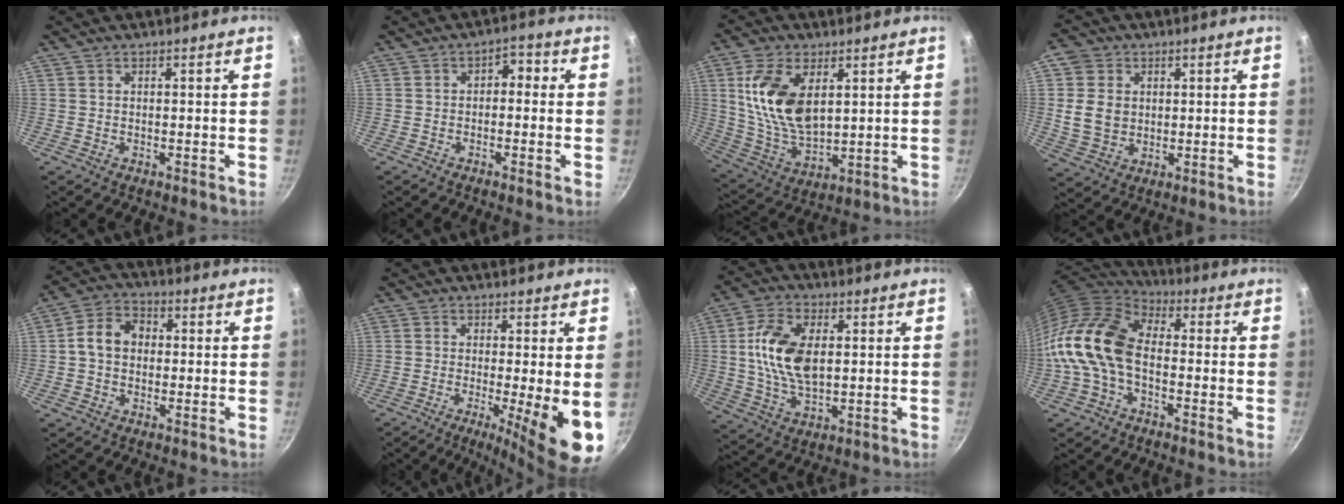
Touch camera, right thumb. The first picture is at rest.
{"total": 3.2, "force": [-0.4, 2.1, 2.4], "torque": [-0.017, 0.014, -0.015]}
{"total": 15.3, "force": [4.2, 8.6, 11.9], "torque": [-0.216, -0.024, 0.093]}
{"total": 8.5, "force": [1.0, 7.2, 4.4], "torque": [-0.052, -0.004, 0.019]}
{"total": 7.8, "force": [0.2, 6.1, 4.8], "torque": [-0.063, 0.021, -0.012]}
{"total": 11.2, "force": [-2.2, 1.8, 10.8], "torque": [-0.149, -0.015, -0.030]}
{"total": 12.7, "force": [1.6, 7.3, 10.2], "torque": [-0.184, 0.005, 0.028]}
{"total": 14.3, "force": [-2.6, 9.0, 10.8], "torque": [-0.197, 0.035, -0.073]}